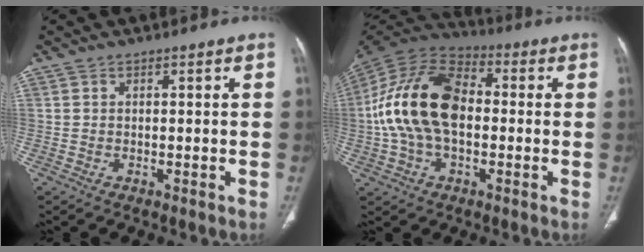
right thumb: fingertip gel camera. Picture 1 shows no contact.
{"total": 19.0, "force": [-0.3, 11.8, 14.9], "torque": [-0.289, 0.034, -0.013]}